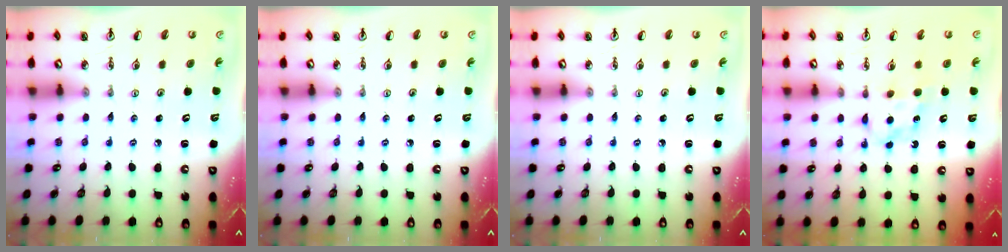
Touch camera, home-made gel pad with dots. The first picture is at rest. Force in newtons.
{"total": 0.0}
{"total": 0.0}
{"total": 5.9, "press": 5.9, "slide": 0.1}